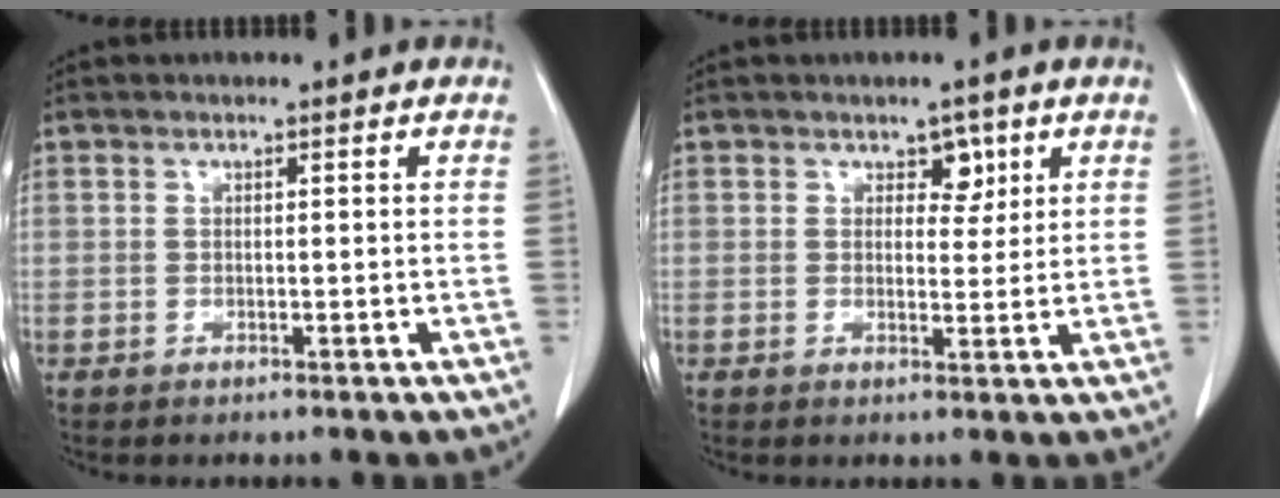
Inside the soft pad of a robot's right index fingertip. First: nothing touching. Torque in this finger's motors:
{"motor_torque": [0.07, -0.03, 0.02, 0.00]}